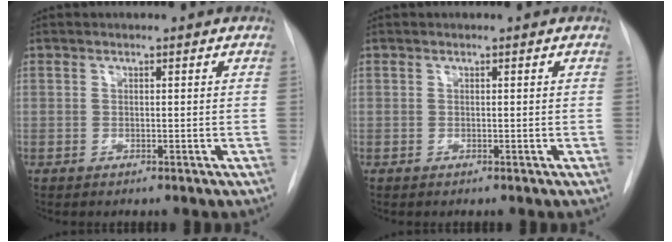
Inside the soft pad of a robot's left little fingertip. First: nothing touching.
{"total": 0.0}